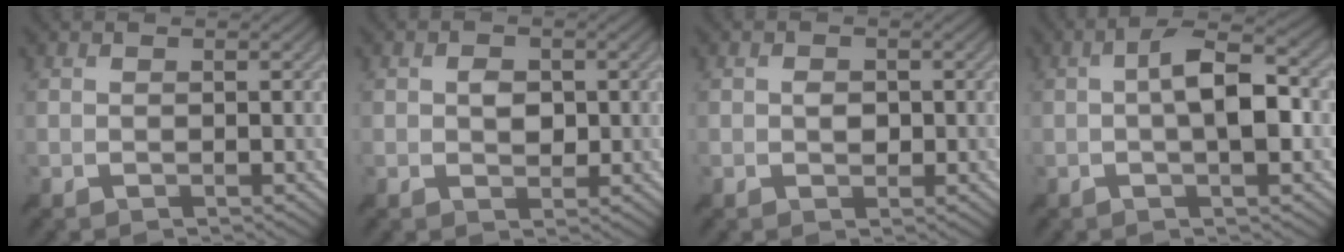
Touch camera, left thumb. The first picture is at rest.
{"total": 2.3, "force": [0.3, 1.6, 1.5], "torque": [-0.028, -0.001, 0.003]}
{"total": 1.4, "force": [0.0, 1.1, 0.9], "torque": [-0.018, -0.002, -0.003]}
{"total": 7.5, "force": [-0.3, 2.1, 7.2], "torque": [-0.120, 0.021, -0.017]}